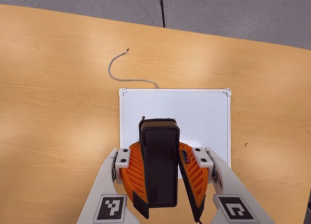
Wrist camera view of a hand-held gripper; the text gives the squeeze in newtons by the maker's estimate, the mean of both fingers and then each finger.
{"total": 9.3, "left": 9.4, "right": 9.3}